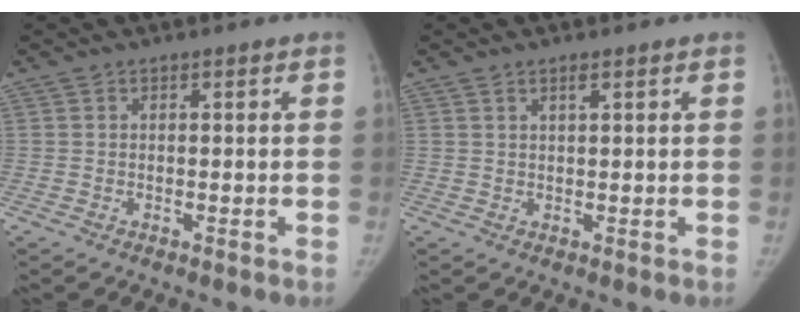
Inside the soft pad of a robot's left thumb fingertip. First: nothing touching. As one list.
[{"total": 1.2, "force": [0.8, 0.3, 0.9], "torque": [-0.012, 0.000, 0.016]}]